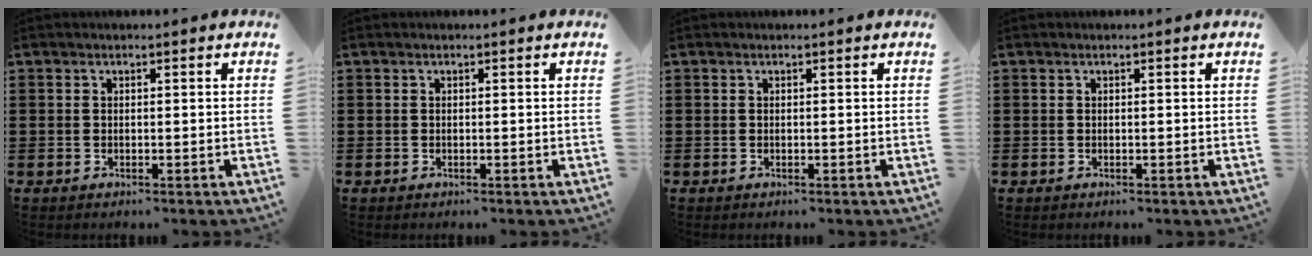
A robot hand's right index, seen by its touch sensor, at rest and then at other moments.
{"total": 0.0}
{"total": 0.0}
{"total": 0.0}